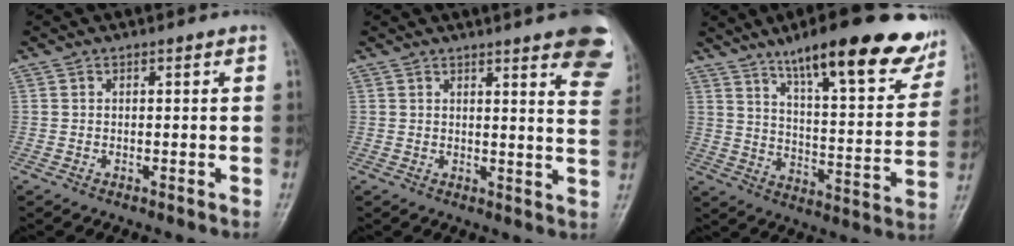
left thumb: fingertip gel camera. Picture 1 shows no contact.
{"total": 14.2, "force": [9.1, 2.8, 10.5], "torque": [-0.106, -0.038, 0.089]}
{"total": 22.6, "force": [15.2, 5.8, 15.7], "torque": [-0.189, -0.053, 0.223]}